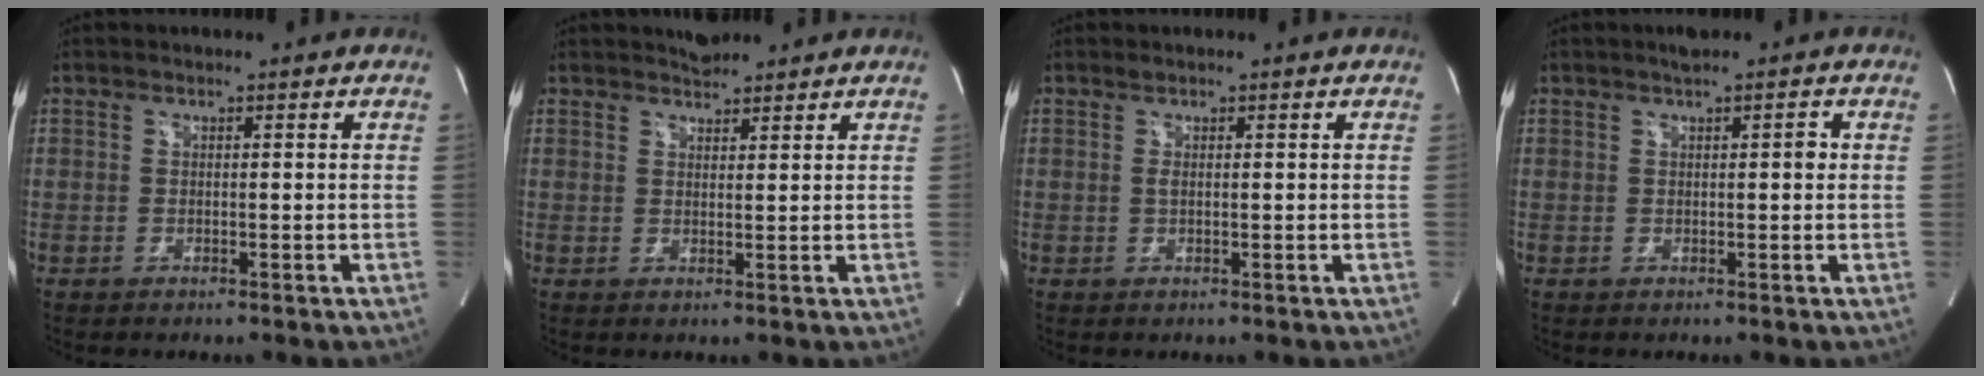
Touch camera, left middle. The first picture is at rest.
{"total": 2.8, "force": [2.6, 0.7, 0.5], "torque": [-0.012, 0.010, 0.044]}
{"total": 0.6, "force": [0.3, 0.1, 0.5], "torque": [-0.018, -0.003, 0.008]}
{"total": 2.3, "force": [0.9, 0.6, 2.0], "torque": [-0.030, 0.008, 0.013]}